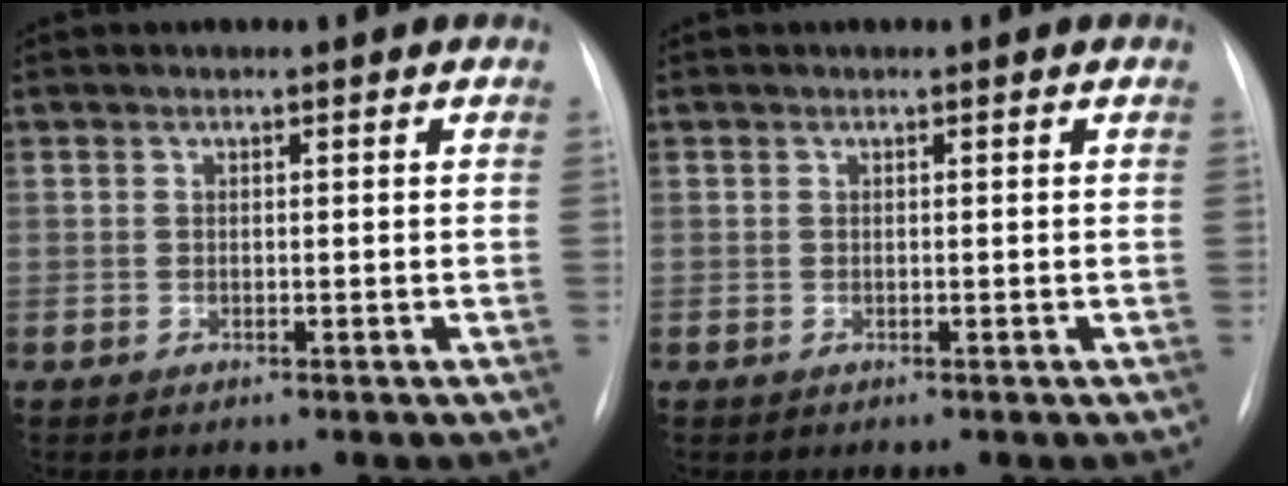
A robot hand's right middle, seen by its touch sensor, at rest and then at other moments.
{"total": 0.0}